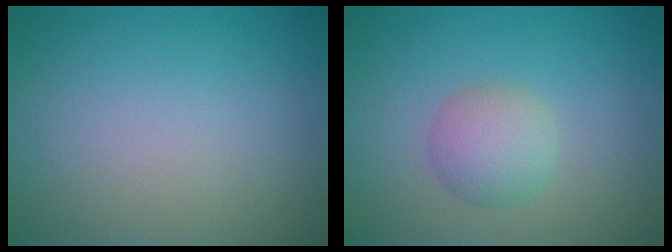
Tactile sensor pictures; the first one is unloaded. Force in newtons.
{"total": 2.7, "press": 2.7, "slide": 0.1}